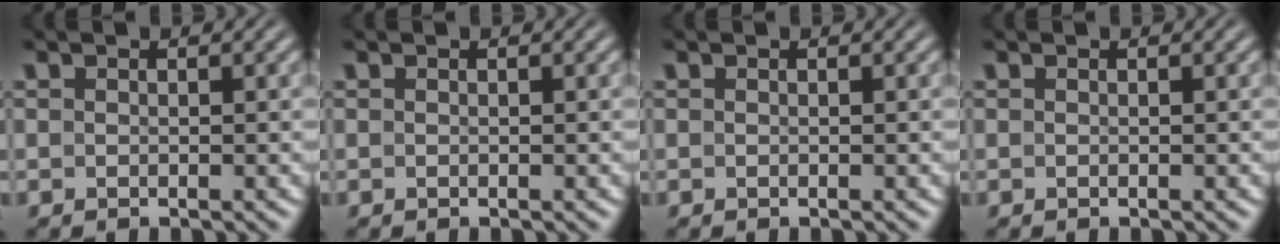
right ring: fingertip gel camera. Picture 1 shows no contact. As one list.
[{"total": 0.0}, {"total": 0.0}, {"total": 0.0}]